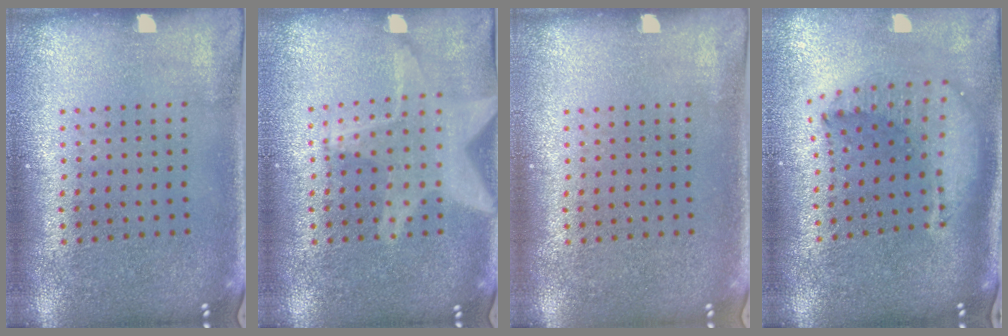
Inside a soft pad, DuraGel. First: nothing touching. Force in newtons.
{"total": 3.0, "press": 3.0, "slide": 0.3}
{"total": 0.0}
{"total": 2.1, "press": 1.7, "slide": 1.3}